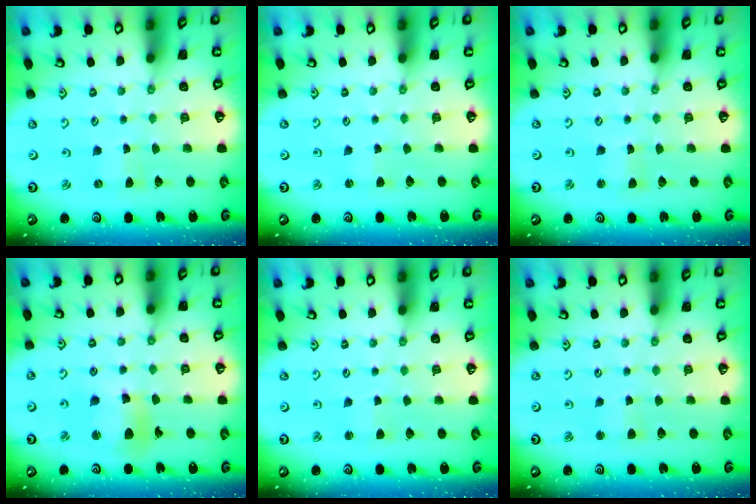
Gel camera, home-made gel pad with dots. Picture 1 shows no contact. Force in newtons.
{"total": 1.5, "press": 1.5, "slide": 0.1}
{"total": 1.3, "press": 1.3, "slide": 0.1}
{"total": 10.6, "press": 10.4, "slide": 1.8}
{"total": 2.1, "press": 2.1, "slide": 0.2}
{"total": 2.7, "press": 2.7, "slide": 0.3}